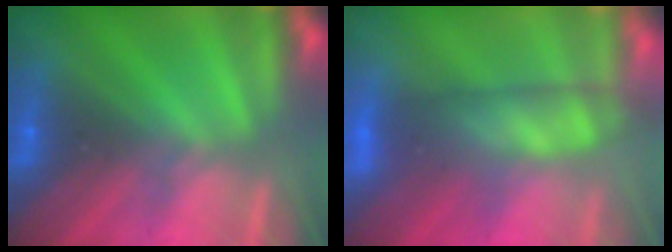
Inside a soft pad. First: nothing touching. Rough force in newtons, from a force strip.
{"total": 4.0}